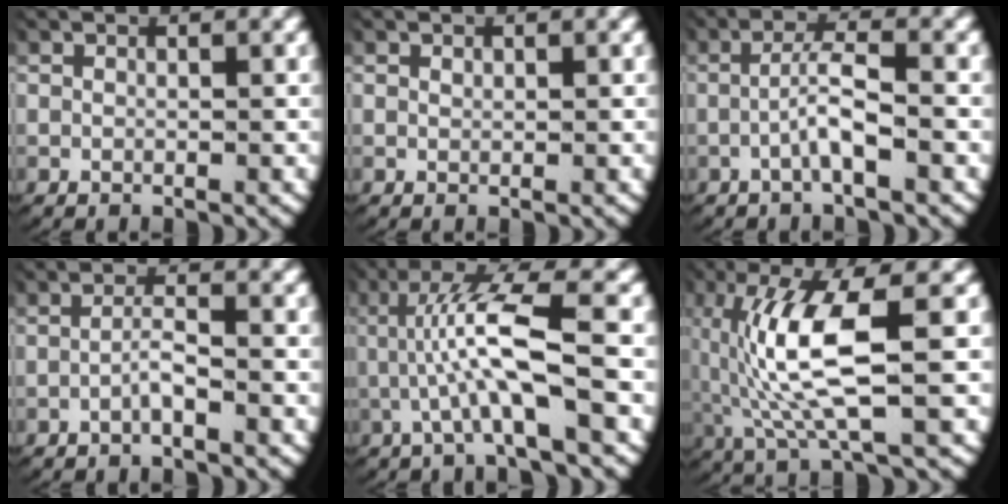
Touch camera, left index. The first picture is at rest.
{"total": 0.0}
{"total": 3.0, "force": [-1.2, 0.5, 2.7], "torque": [-0.054, 0.003, -0.022]}
{"total": 1.7, "force": [-1.1, 0.1, 1.3], "torque": [-0.030, -0.005, -0.020]}
{"total": 5.9, "force": [0.7, 1.2, 5.7], "torque": [-0.102, 0.014, 0.006]}
{"total": 7.4, "force": [-0.1, 2.0, 7.1], "torque": [-0.157, -0.007, 0.010]}